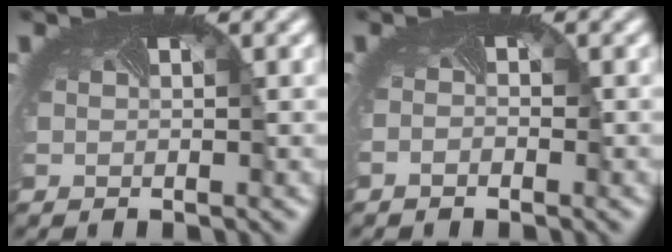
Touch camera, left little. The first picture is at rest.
{"total": 0.6, "force": [-0.6, 0.1, -0.1], "torque": [-0.014, -0.009, -0.010]}